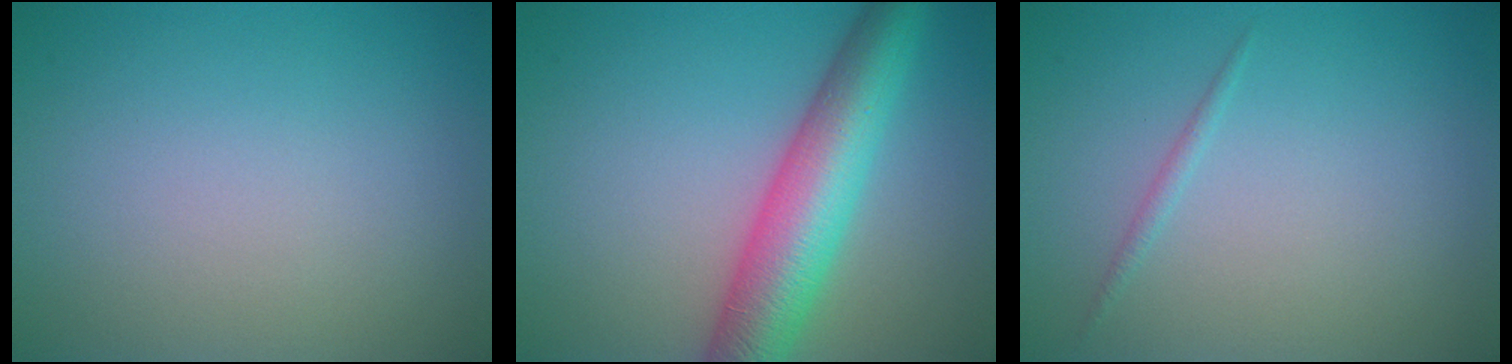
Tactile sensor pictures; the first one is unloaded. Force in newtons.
{"total": 7.9, "press": 7.9, "slide": 0.2}
{"total": 0.7, "press": 0.7, "slide": 0.0}